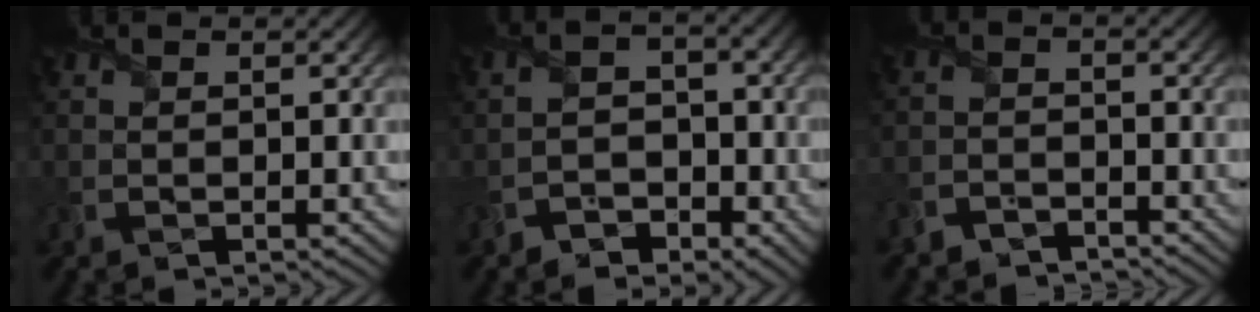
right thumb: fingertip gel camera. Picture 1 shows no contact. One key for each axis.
{"total": 3.3, "fx": -2.6, "fy": 1.6, "fz": 1.2, "tx": -0.016, "ty": 0.003, "tz": -0.055}
{"total": 3.3, "fx": -3.2, "fy": 0.6, "fz": 0.3, "tx": -0.004, "ty": -0.001, "tz": -0.073}